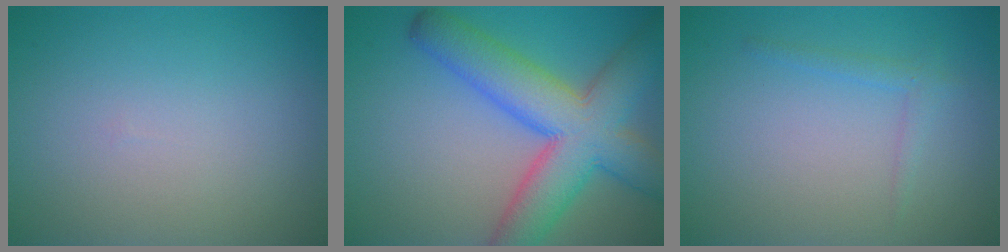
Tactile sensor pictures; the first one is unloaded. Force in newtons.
{"total": 9.5, "press": 9.5, "slide": 0.4}
{"total": 1.2, "press": 1.2, "slide": 0.1}